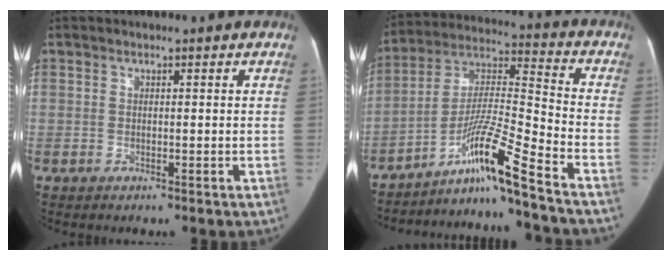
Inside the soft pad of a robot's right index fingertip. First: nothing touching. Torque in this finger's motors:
{"motor_torque": [1.43, -0.71, 0.22, 0.06]}